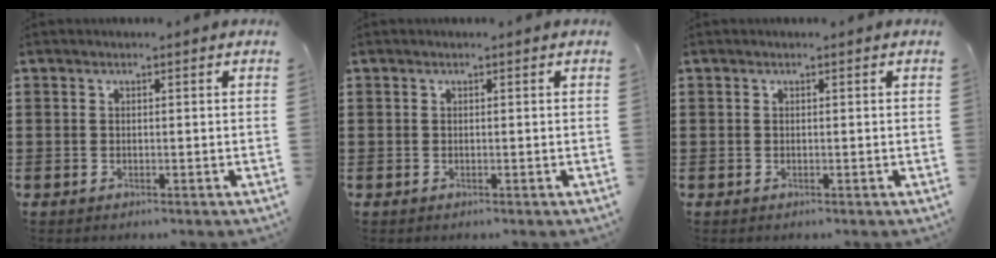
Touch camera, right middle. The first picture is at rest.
{"total": 0.0}
{"total": 0.0}